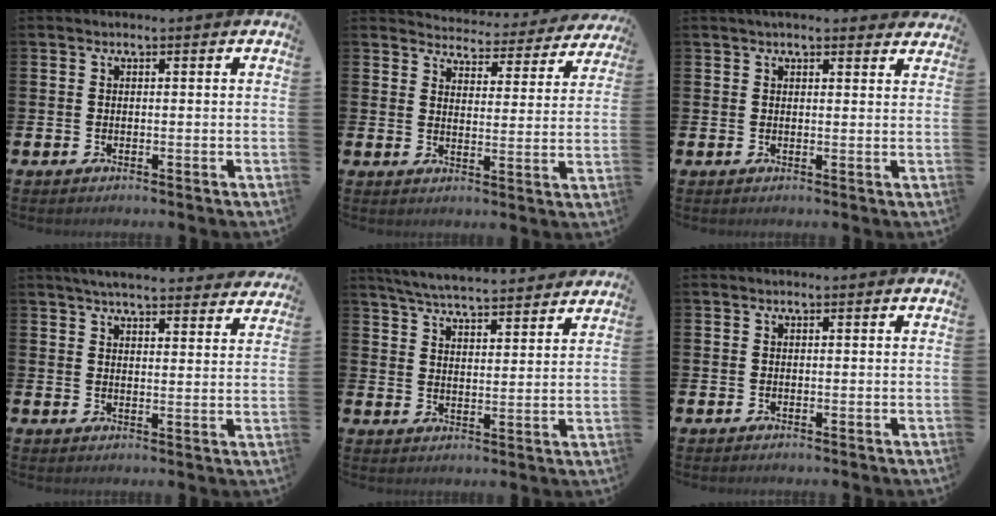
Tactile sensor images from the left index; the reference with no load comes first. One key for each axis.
{"total": 4.2, "fx": 4.2, "fy": 0.8, "fz": 0.1, "tx": -0.015, "ty": -0.040, "tz": 0.067}
{"total": 2.4, "fx": 2.3, "fy": 0.4, "fz": 0.5, "tx": -0.013, "ty": -0.006, "tz": 0.042}
{"total": 5.0, "fx": 4.8, "fy": 0.6, "fz": 1.3, "tx": -0.030, "ty": -0.025, "tz": 0.084}
{"total": 5.9, "fx": 5.8, "fy": 0.3, "fz": 0.9, "tx": -0.036, "ty": -0.038, "tz": 0.103}
{"total": 0.0}